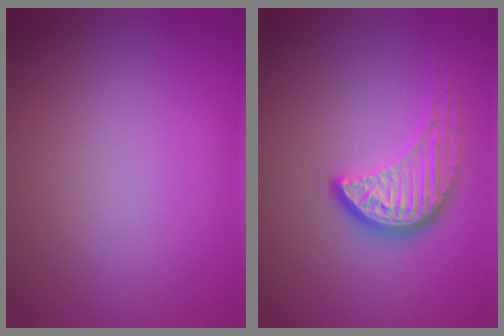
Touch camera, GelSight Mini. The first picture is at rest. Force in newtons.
{"total": 4.0, "press": 3.0, "slide": 2.7}